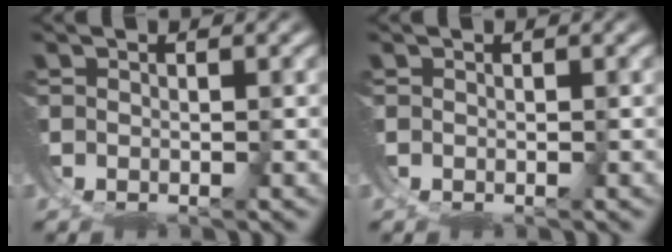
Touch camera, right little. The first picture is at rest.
{"total": 0.0}